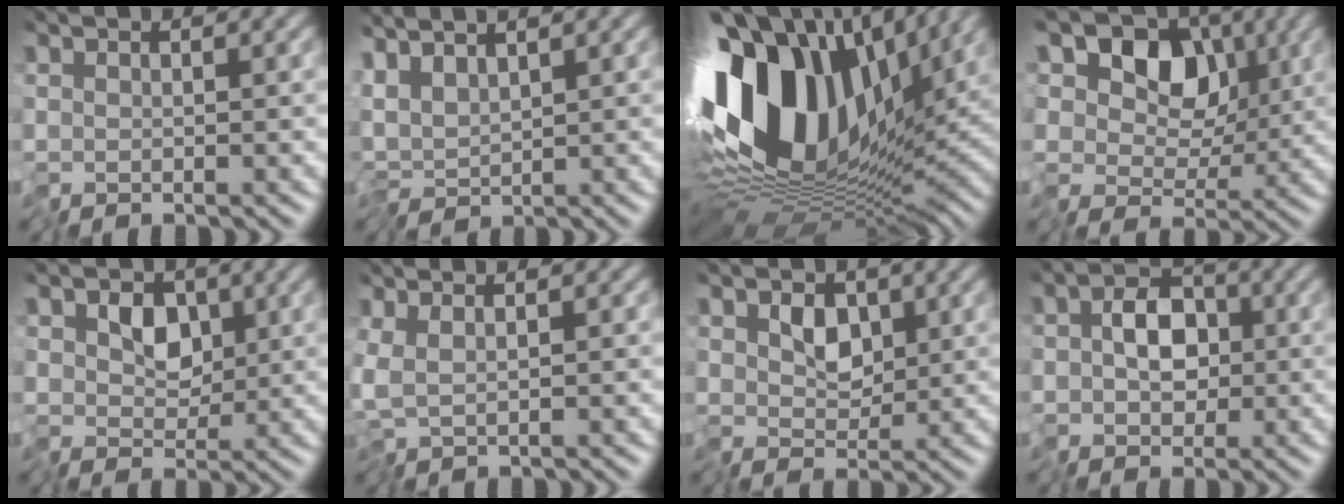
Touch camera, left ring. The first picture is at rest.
{"total": 2.2, "force": [0.0, 0.7, 2.0], "torque": [-0.040, -0.001, -0.010]}
{"total": 16.1, "force": [2.8, 9.9, 12.3], "torque": [-0.254, 0.010, 0.040]}
{"total": 7.9, "force": [1.9, 5.7, 5.2], "torque": [-0.077, 0.000, 0.008]}
{"total": 3.1, "force": [-0.1, 2.4, 1.9], "torque": [-0.029, -0.005, -0.010]}
{"total": 1.8, "force": [0.4, 0.4, 1.8], "torque": [-0.037, 0.003, 0.008]}
{"total": 2.4, "force": [0.0, 1.8, 1.6], "torque": [-0.029, -0.007, -0.005]}
{"total": 4.1, "force": [-0.7, 3.0, 2.7], "torque": [-0.041, 0.004, -0.020]}